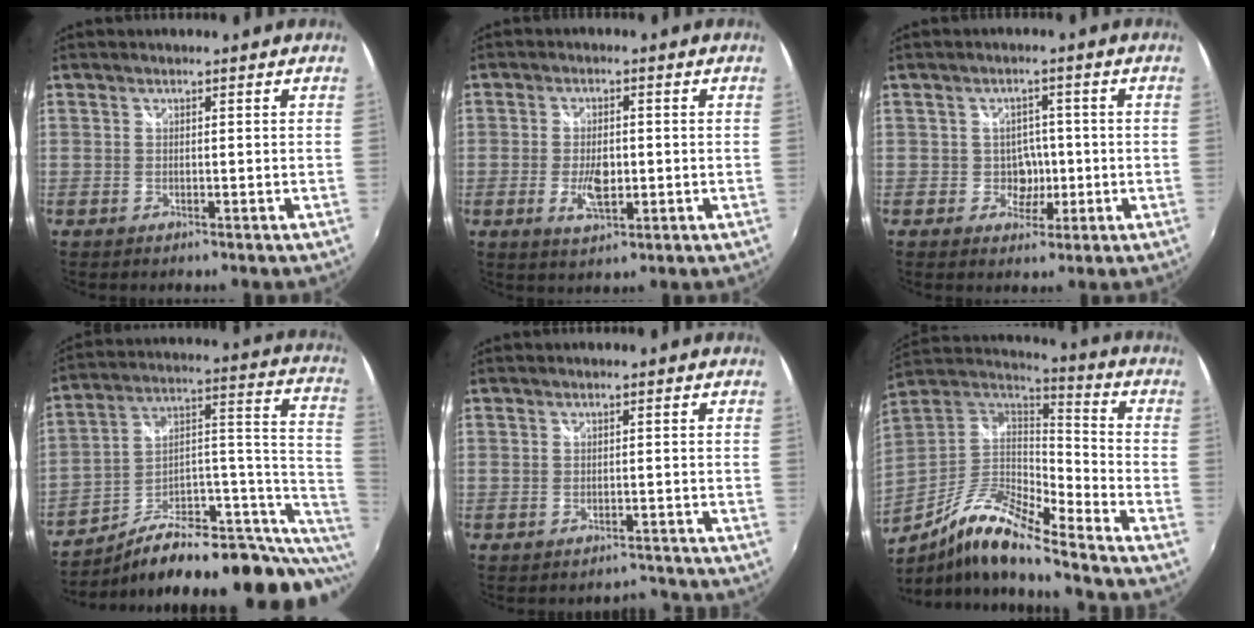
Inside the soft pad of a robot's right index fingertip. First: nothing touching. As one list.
[{"total": 5.2, "force": [-0.9, 2.5, 4.5], "torque": [-0.086, -0.002, -0.012]}, {"total": 3.5, "force": [-0.6, 3.3, 1.0], "torque": [-0.017, 0.014, -0.001]}, {"total": 24.7, "force": [-5.2, 11.8, 21.0], "torque": [-0.294, 0.030, -0.070]}, {"total": 2.7, "force": [-2.6, 0.5, 0.1], "torque": [0.003, 0.003, -0.033]}, {"total": 15.4, "force": [-10.6, 2.1, 11.0], "torque": [-0.211, -0.014, -0.213]}]